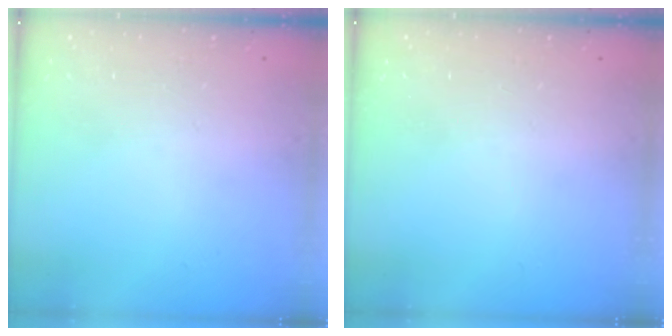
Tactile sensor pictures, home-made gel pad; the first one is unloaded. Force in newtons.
{"total": 0.0}